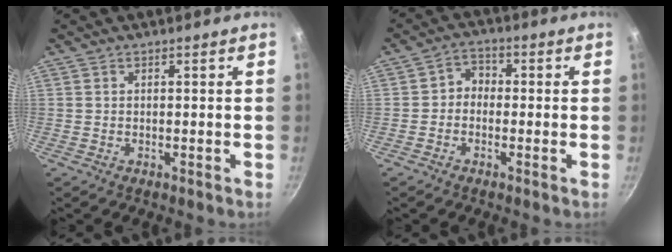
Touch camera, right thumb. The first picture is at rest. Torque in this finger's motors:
{"motor_torque": [-0.33, 0.19, -0.17, 0.06, -0.01]}